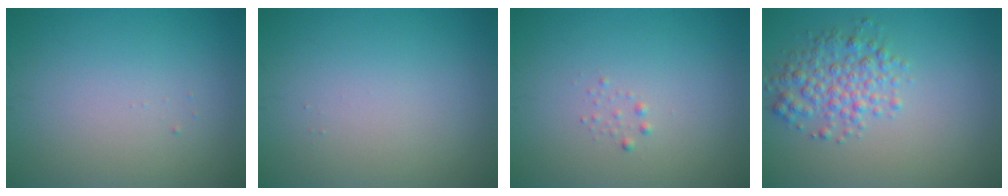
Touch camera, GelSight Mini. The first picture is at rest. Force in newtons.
{"total": 0.0}
{"total": 0.6, "press": 0.6, "slide": 0.0}
{"total": 3.6, "press": 3.6, "slide": 0.0}